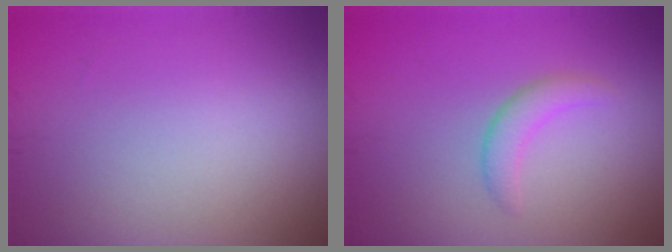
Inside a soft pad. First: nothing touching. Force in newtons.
{"total": 1.8, "press": 1.8, "slide": 0.1}